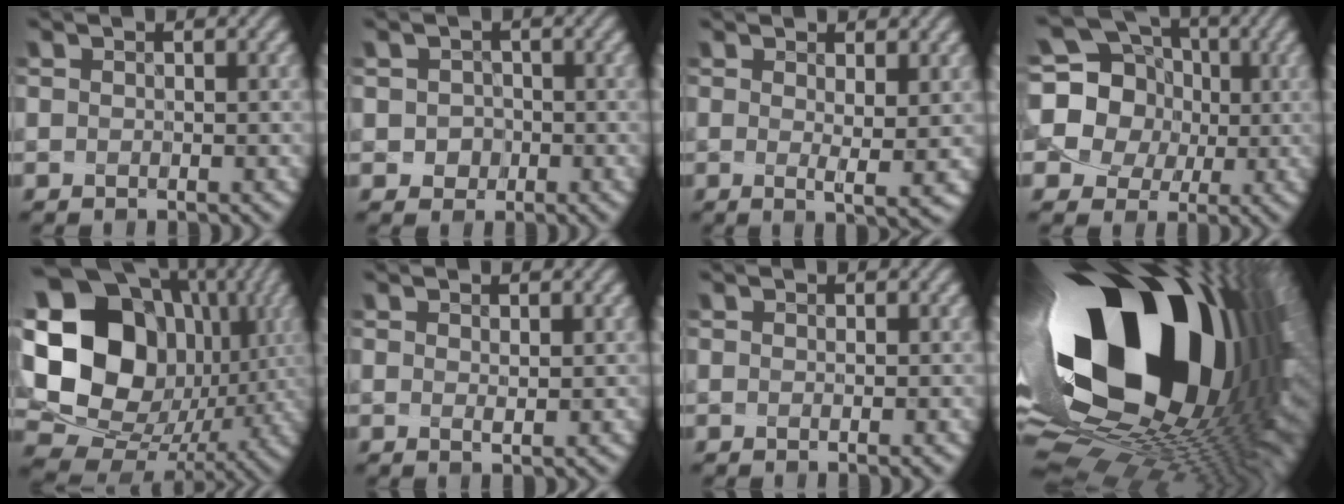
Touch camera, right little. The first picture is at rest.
{"total": 1.5, "force": [-0.6, 1.3, 0.3], "torque": [0.010, 0.002, -0.007]}
{"total": 3.2, "force": [0.4, 0.8, 3.1], "torque": [-0.042, -0.002, 0.012]}
{"total": 10.9, "force": [0.7, 9.9, 4.5], "torque": [-0.113, 0.034, -0.009]}
{"total": 21.3, "force": [4.1, 17.8, 11.0], "torque": [-0.236, 0.021, 0.082]}
{"total": 1.8, "force": [0.7, 0.8, 1.5], "torque": [-0.014, 0.001, 0.015]}
{"total": 1.0, "force": [0.1, 0.2, 1.0], "torque": [-0.007, 0.001, 0.005]}
{"total": 21.9, "force": [5.1, 12.2, 17.5], "torque": [-0.291, -0.052, 0.090]}